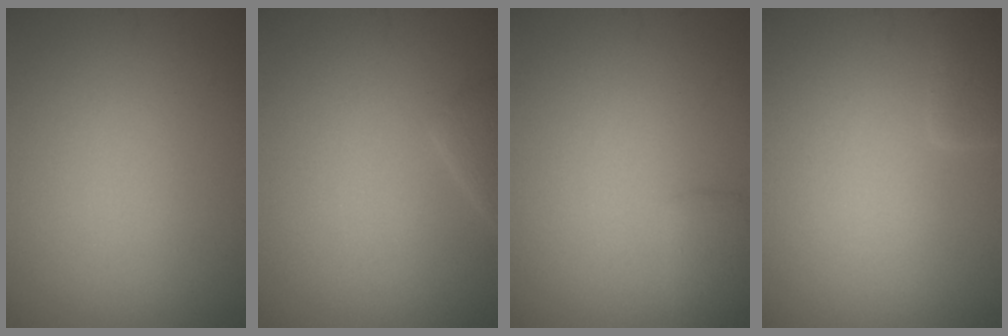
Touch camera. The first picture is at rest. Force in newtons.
{"total": 1.7, "press": 1.7, "slide": 0.1}
{"total": 1.6, "press": 1.6, "slide": 0.1}
{"total": 2.3, "press": 2.3, "slide": 0.2}